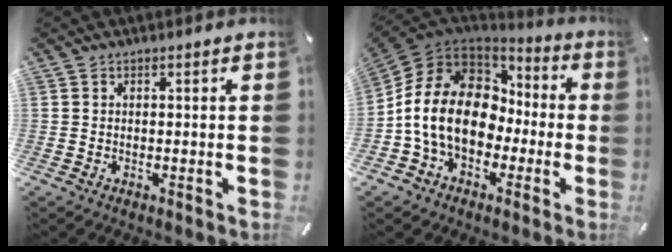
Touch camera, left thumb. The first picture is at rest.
{"total": 16.5, "force": [-2.0, 12.9, 10.0], "torque": [-0.219, 0.019, -0.035]}